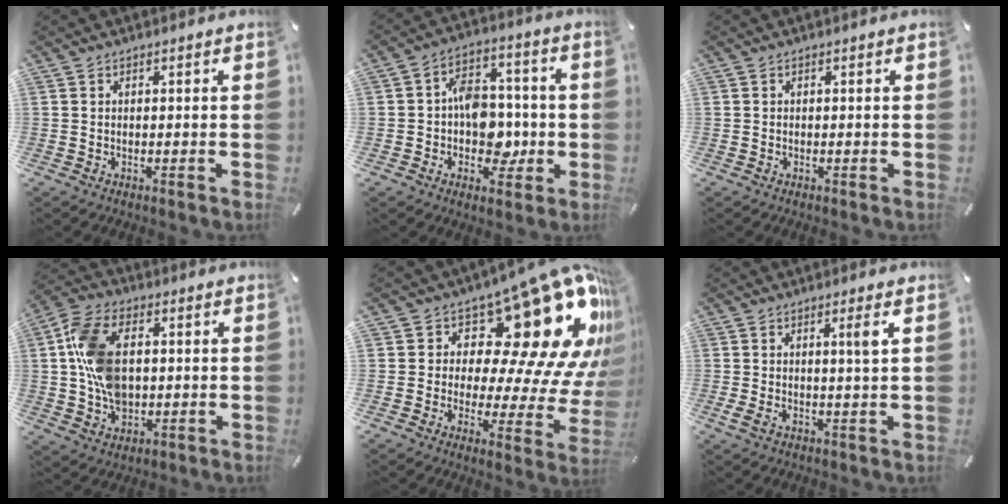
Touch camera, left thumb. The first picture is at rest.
{"total": 11.2, "force": [-1.3, 9.0, 6.6], "torque": [-0.090, 0.021, -0.013]}
{"total": 0.0}
{"total": 13.4, "force": [1.0, 9.2, 9.6], "torque": [-0.208, 0.010, 0.020]}
{"total": 24.3, "force": [12.0, 11.4, 17.7], "torque": [-0.211, -0.111, 0.209]}
{"total": 4.5, "force": [1.0, 0.4, 4.4], "torque": [-0.076, -0.008, 0.012]}